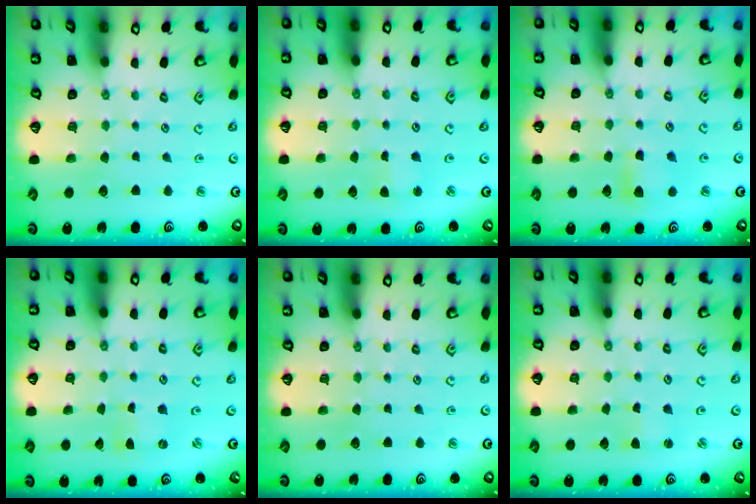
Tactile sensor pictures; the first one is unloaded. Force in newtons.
{"total": 2.5, "press": 2.5, "slide": 0.2}
{"total": 5.2, "press": 5.2, "slide": 0.6}
{"total": 0.0}
{"total": 0.0}
{"total": 0.7, "press": 0.7, "slide": 0.1}